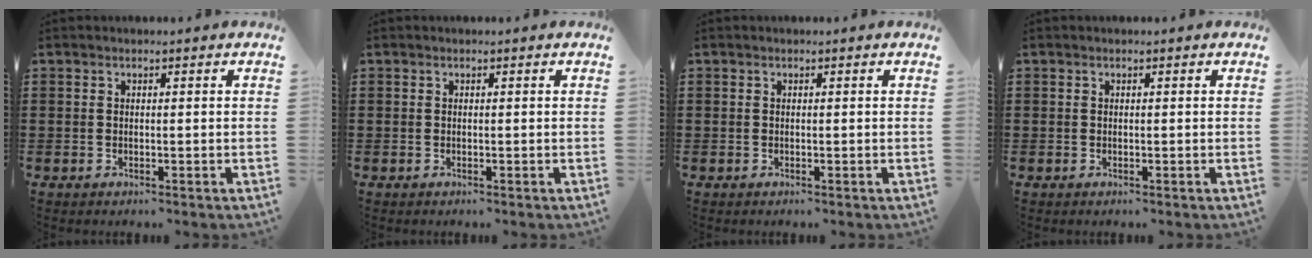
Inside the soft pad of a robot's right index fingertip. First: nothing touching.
{"total": 0.0}
{"total": 0.0}
{"total": 0.0}